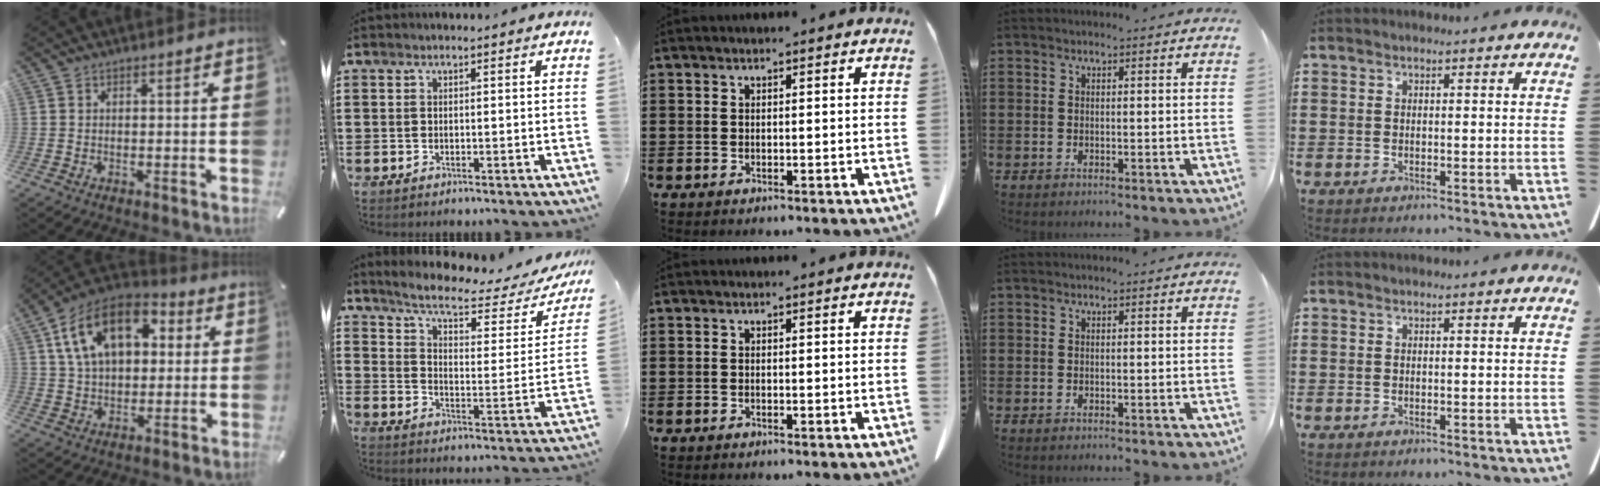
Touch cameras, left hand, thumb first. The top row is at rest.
{"thumb": {"total": 16.5, "force": [6.2, 10.9, 10.8], "torque": [-0.212, -0.002, 0.110]}, "index": {"total": 6.5, "force": [4.9, 1.0, 4.0], "torque": [-0.094, -0.029, 0.077]}}